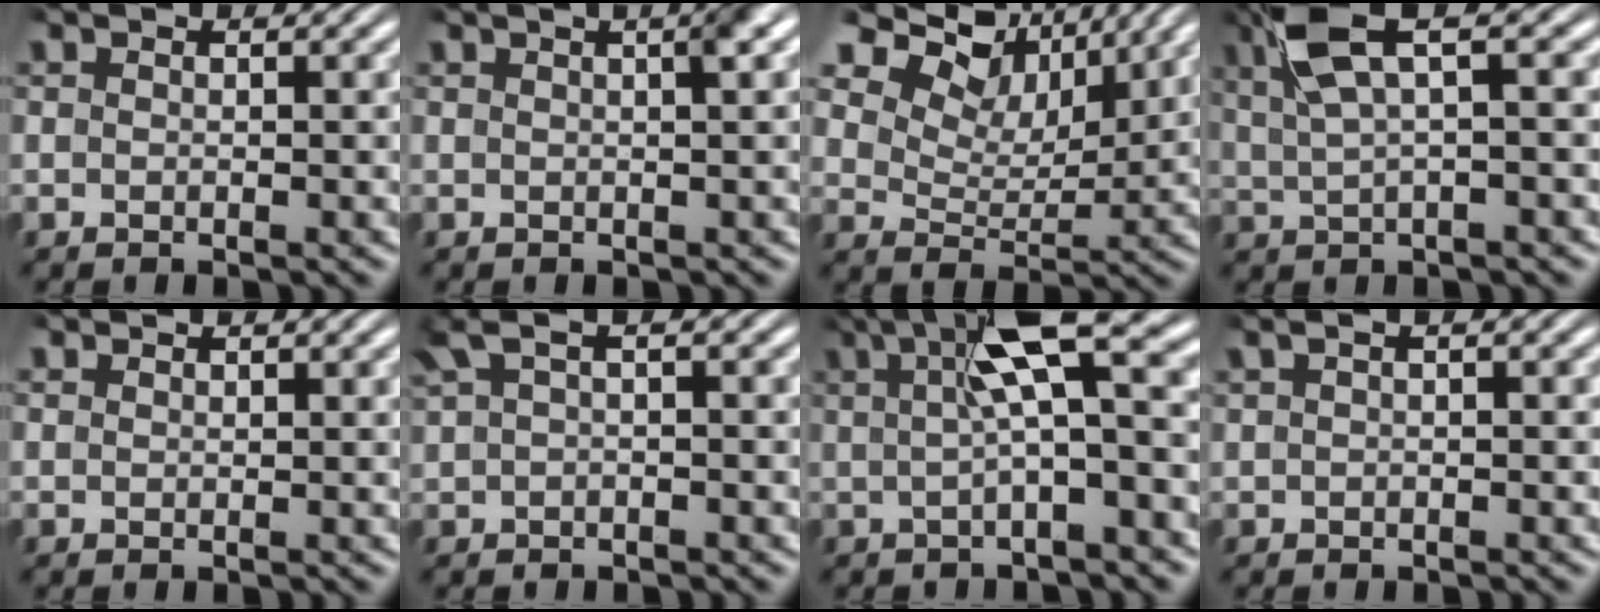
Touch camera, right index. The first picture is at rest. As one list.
[{"total": 3.0, "force": [1.1, 0.5, 2.8], "torque": [-0.026, 0.013, 0.013]}, {"total": 10.2, "force": [5.1, 6.7, 5.7], "torque": [-0.116, 0.007, 0.072]}, {"total": 7.1, "force": [3.5, 2.6, 5.7], "torque": [-0.101, 0.014, 0.057]}, {"total": 0.8, "force": [0.6, -0.4, -0.1], "torque": [0.011, -0.003, 0.018]}, {"total": 3.4, "force": [1.7, 1.3, 2.6], "torque": [-0.052, 0.022, 0.028]}, {"total": 7.7, "force": [2.4, 1.2, 7.2], "torque": [-0.089, 0.026, 0.031]}, {"total": 1.9, "force": [1.0, 0.6, 1.5], "torque": [-0.014, 0.022, 0.009]}]